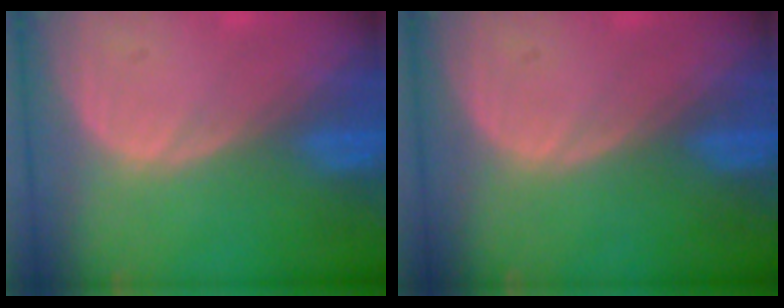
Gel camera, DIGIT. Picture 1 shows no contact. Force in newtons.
{"total": 0.0}